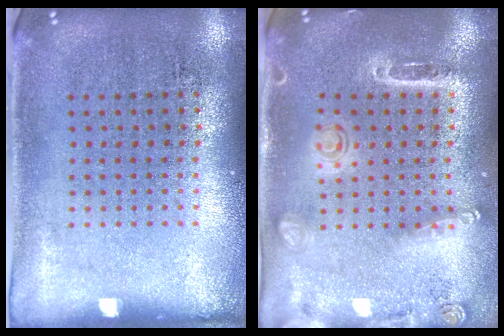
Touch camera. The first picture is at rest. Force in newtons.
{"total": 1.6, "press": 1.5, "slide": 0.6}